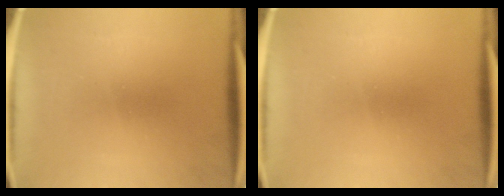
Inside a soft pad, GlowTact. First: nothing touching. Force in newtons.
{"total": 0.0}